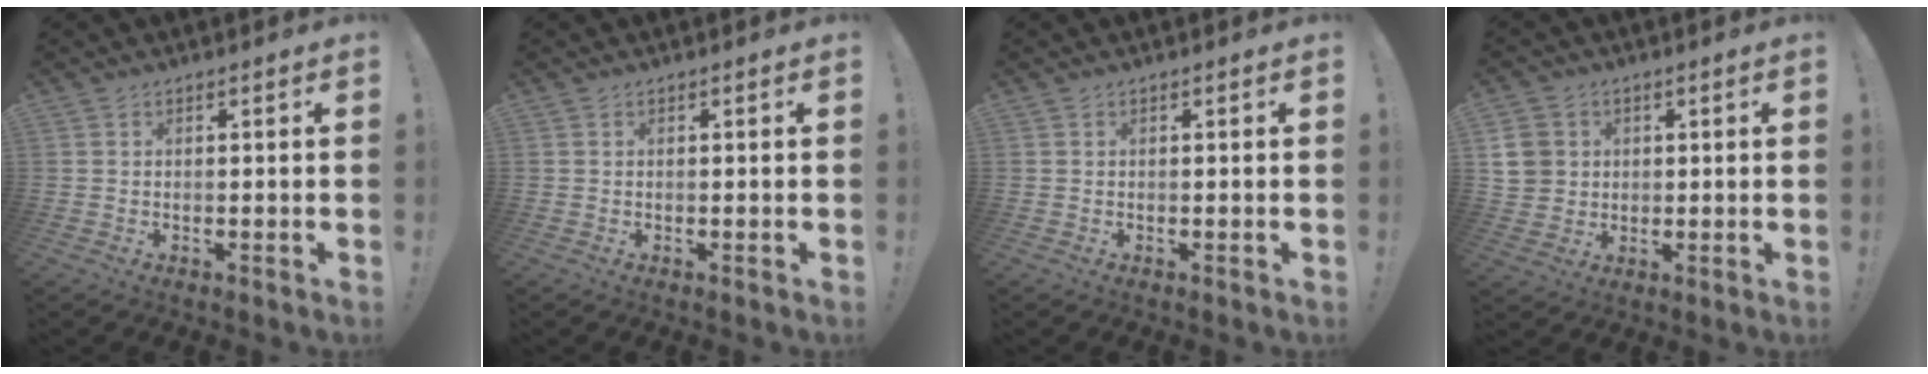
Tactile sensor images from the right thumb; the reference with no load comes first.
{"total": 0.0}
{"total": 0.0}
{"total": 8.1, "force": [1.8, 7.3, 2.9], "torque": [-0.059, -0.006, 0.038]}